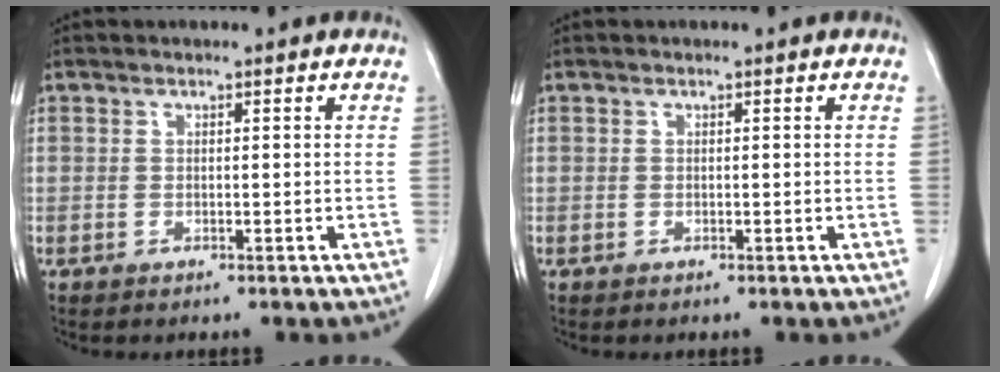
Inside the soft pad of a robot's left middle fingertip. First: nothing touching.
{"total": 0.0}